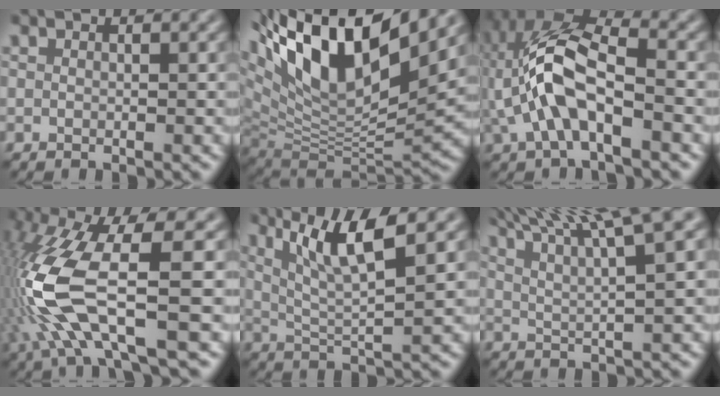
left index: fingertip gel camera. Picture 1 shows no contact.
{"total": 15.8, "force": [8.3, 6.2, 11.9], "torque": [-0.248, 0.033, 0.155]}
{"total": 8.3, "force": [-1.6, 3.7, 7.3], "torque": [-0.164, 0.020, -0.036]}
{"total": 10.5, "force": [-2.2, 2.8, 9.9], "torque": [-0.230, 0.000, -0.044]}
{"total": 6.1, "force": [2.8, 1.2, 5.3], "torque": [-0.099, 0.000, 0.055]}
{"total": 9.1, "force": [6.7, 1.3, 6.0], "torque": [-0.087, 0.029, 0.090]}